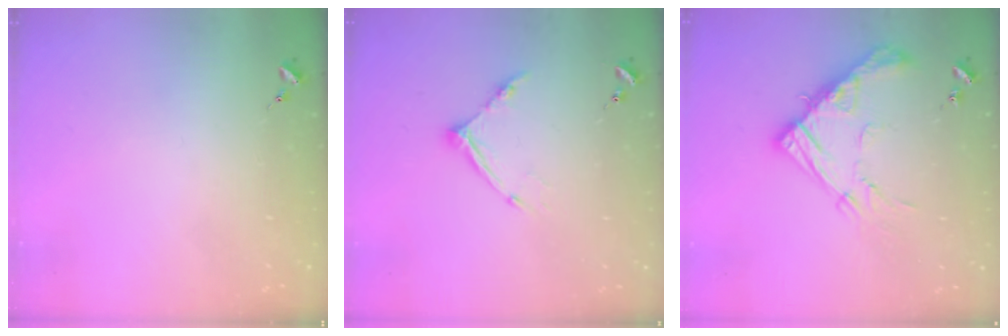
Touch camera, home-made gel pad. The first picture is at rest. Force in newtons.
{"total": 10.0, "press": 9.9, "slide": 0.7}
{"total": 16.8, "press": 16.7, "slide": 1.7}